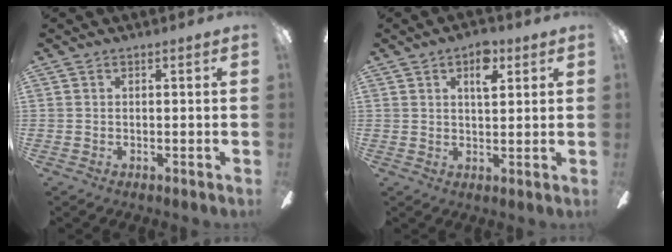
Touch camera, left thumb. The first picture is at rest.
{"total": 6.6, "force": [3.6, 3.2, 4.6], "torque": [-0.059, -0.008, 0.055]}